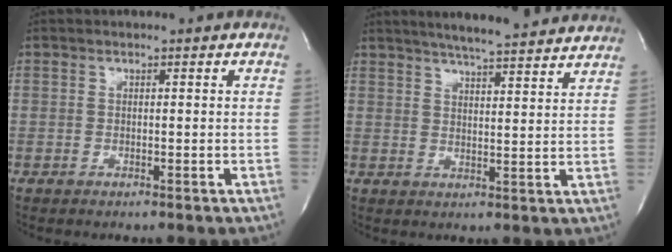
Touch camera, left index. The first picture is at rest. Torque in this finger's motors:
{"motor_torque": [-0.22, -0.13, 0.34, 0.09]}